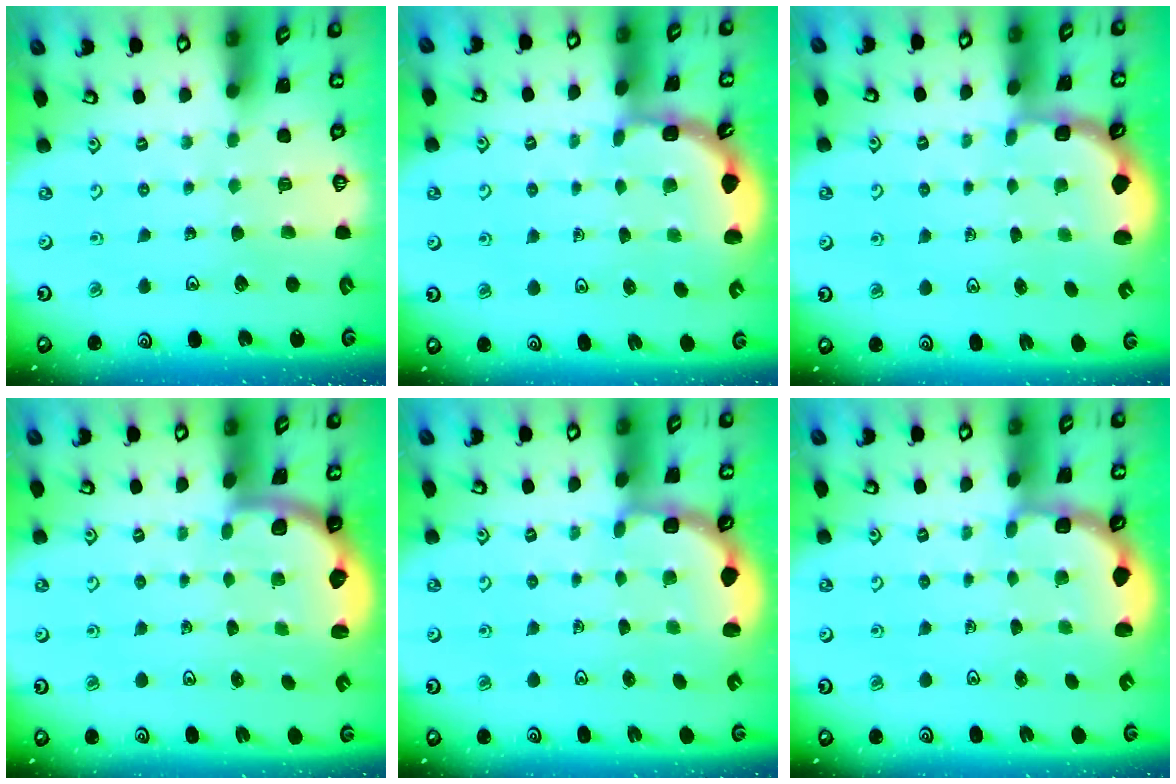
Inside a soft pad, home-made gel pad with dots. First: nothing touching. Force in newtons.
{"total": 1.9, "press": 1.8, "slide": 0.6}
{"total": 2.9, "press": 1.8, "slide": 2.3}
{"total": 2.1, "press": 2.0, "slide": 0.7}
{"total": 3.0, "press": 2.6, "slide": 1.5}
{"total": 2.9, "press": 2.5, "slide": 1.4}